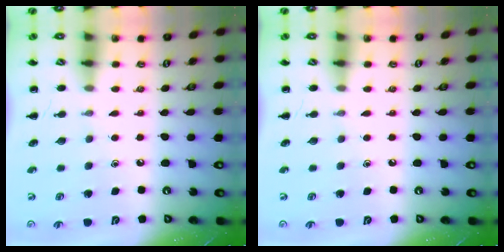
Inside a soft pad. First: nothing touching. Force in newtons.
{"total": 0.0}